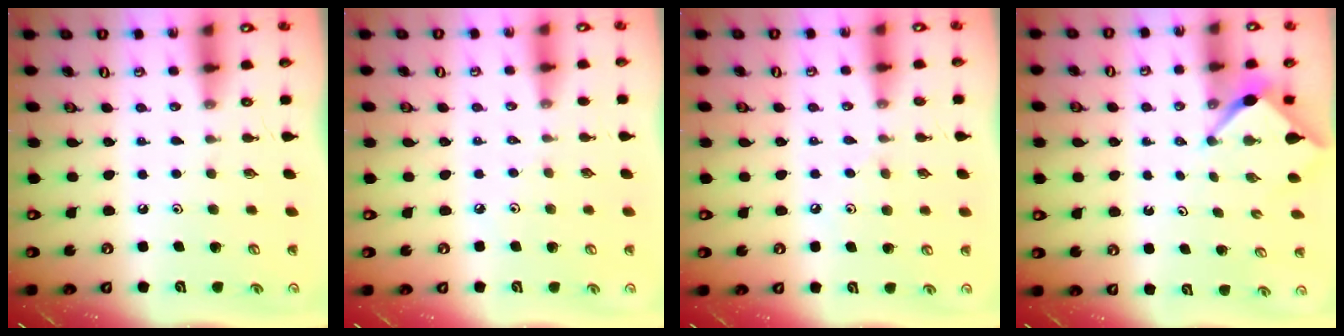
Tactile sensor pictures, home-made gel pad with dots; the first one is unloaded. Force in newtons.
{"total": 2.5, "press": 2.4, "slide": 0.5}
{"total": 4.6, "press": 4.6, "slide": 0.7}
{"total": 3.2, "press": 3.2, "slide": 0.3}